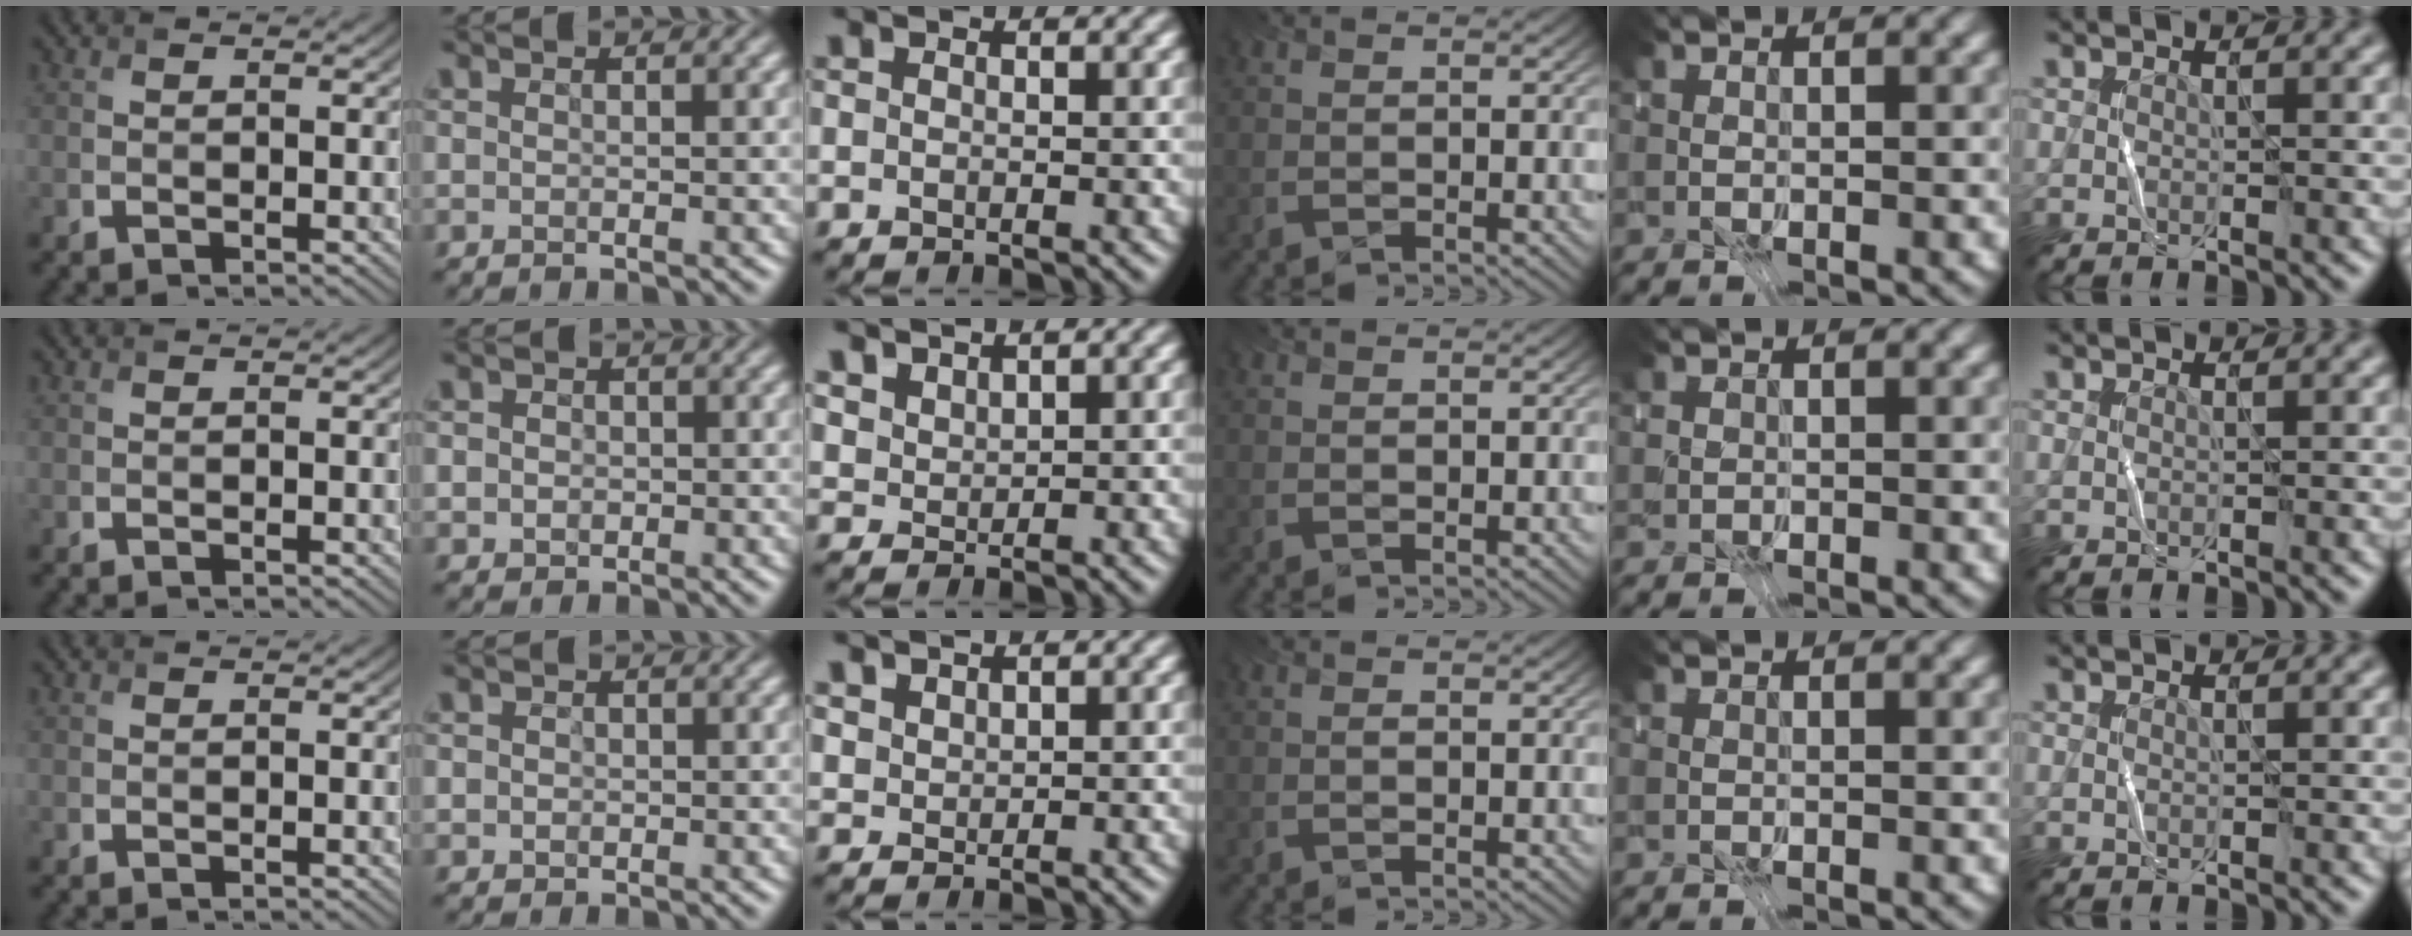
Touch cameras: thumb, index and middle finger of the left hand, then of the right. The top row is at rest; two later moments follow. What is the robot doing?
{"motion": "fold", "object": "receipt paper"}